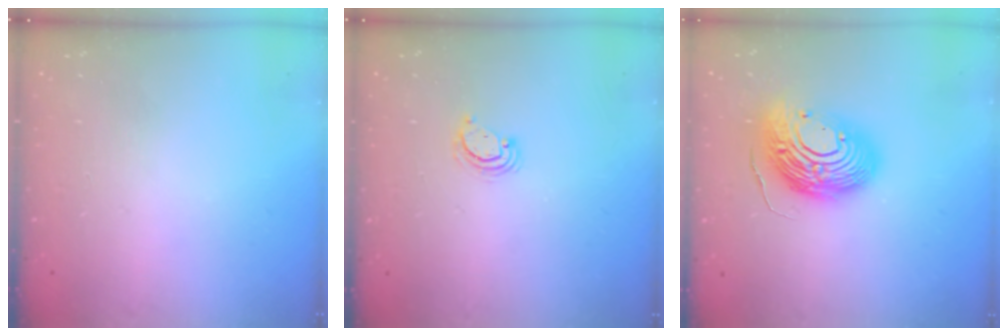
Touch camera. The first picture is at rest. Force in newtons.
{"total": 4.0, "press": 4.0, "slide": 0.4}
{"total": 17.4, "press": 17.3, "slide": 1.8}